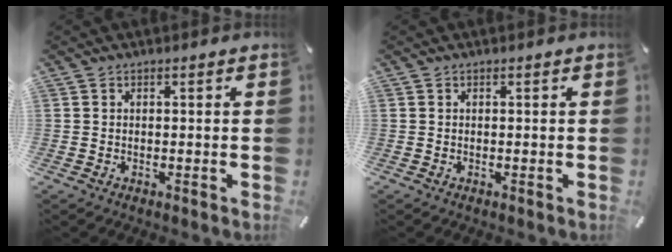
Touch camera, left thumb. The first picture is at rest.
{"total": 0.0}